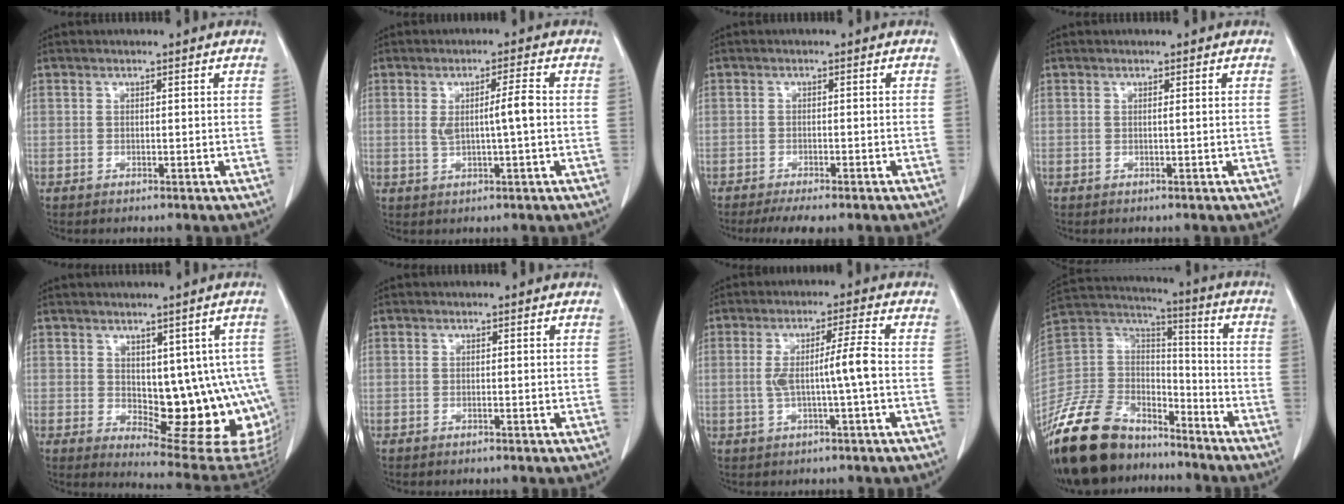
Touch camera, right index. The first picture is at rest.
{"total": 4.6, "force": [0.2, 0.1, 4.6], "torque": [-0.079, 0.002, 0.007]}
{"total": 4.9, "force": [-3.8, 0.9, 2.9], "torque": [-0.041, -0.009, -0.054]}
{"total": 0.0}
{"total": 15.3, "force": [-0.9, 7.1, 13.5], "torque": [-0.128, 0.001, 0.010]}
{"total": 0.0}
{"total": 5.8, "force": [-0.6, -0.6, 5.7], "torque": [-0.104, 0.008, -0.008]}
{"total": 20.6, "force": [-16.5, 9.3, 8.1], "torque": [-0.188, 0.027, -0.304]}